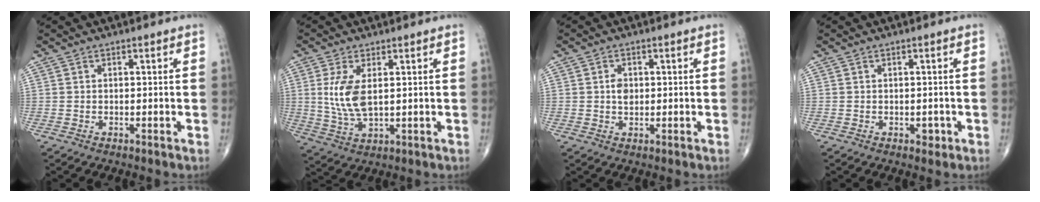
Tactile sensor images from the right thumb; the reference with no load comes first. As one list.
[{"total": 7.7, "force": [1.4, 3.5, 6.7], "torque": [-0.143, -0.013, 0.036]}, {"total": 2.4, "force": [0.3, 1.7, 1.6], "torque": [-0.020, 0.000, 0.006]}, {"total": 1.2, "force": [-0.3, 0.9, 0.7], "torque": [-0.003, 0.000, -0.003]}]